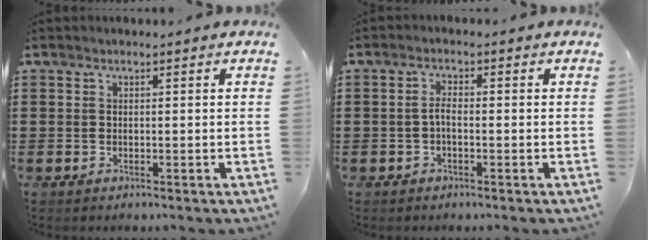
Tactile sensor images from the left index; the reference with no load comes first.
{"total": 2.0, "force": [-0.6, 0.7, 1.8], "torque": [-0.041, 0.001, -0.015]}